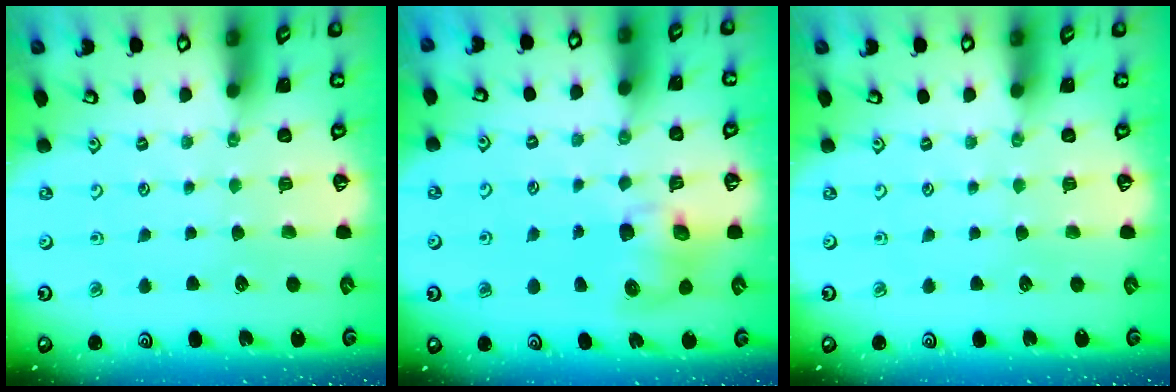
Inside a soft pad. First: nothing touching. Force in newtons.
{"total": 8.3, "press": 8.2, "slide": 0.9}
{"total": 0.0}